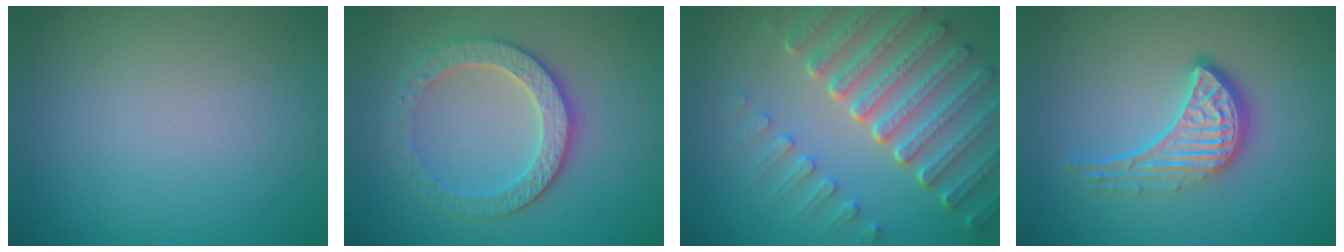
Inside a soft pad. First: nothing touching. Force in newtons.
{"total": 4.2, "press": 3.8, "slide": 1.8}
{"total": 7.4, "press": 5.5, "slide": 4.9}
{"total": 4.6, "press": 3.3, "slide": 3.2}